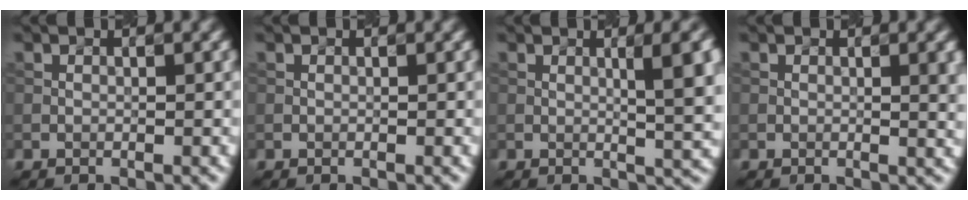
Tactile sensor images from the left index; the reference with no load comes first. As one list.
[{"total": 0.0}, {"total": 5.8, "force": [1.0, 1.4, 5.5], "torque": [-0.060, 0.007, 0.021]}, {"total": 2.5, "force": [0.4, 0.8, 2.4], "torque": [-0.020, 0.004, 0.008]}]